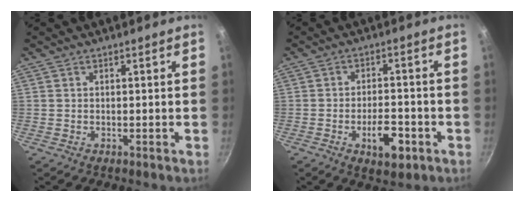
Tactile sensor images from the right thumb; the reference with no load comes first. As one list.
[{"total": 7.5, "force": [-3.1, 3.5, 5.9], "torque": [-0.074, 0.016, -0.044]}]